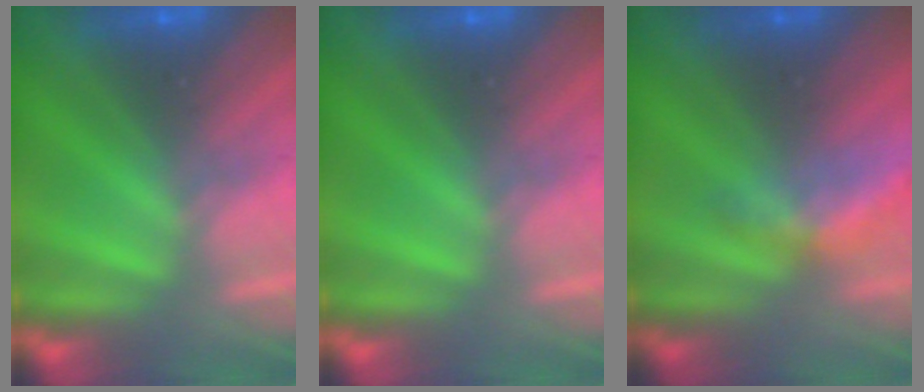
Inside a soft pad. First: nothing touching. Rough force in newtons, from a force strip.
{"total": 0.0}
{"total": 2.1}